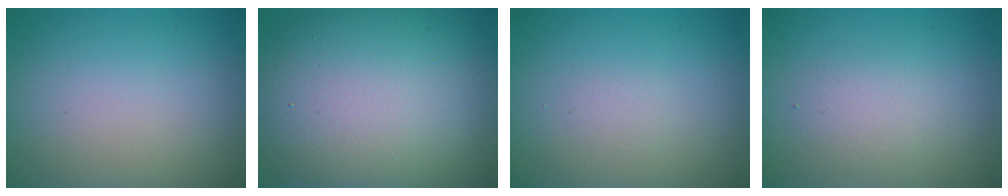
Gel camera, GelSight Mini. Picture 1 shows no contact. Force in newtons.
{"total": 15.6, "press": 15.6, "slide": 1.1}
{"total": 0.0}
{"total": 1.9, "press": 1.9, "slide": 0.2}